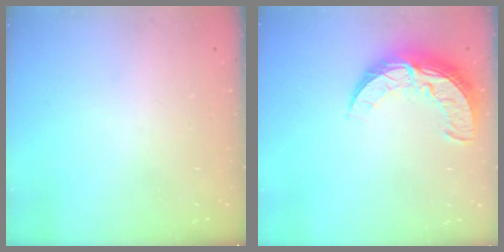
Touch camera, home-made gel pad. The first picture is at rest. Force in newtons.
{"total": 11.4, "press": 11.3, "slide": 0.8}